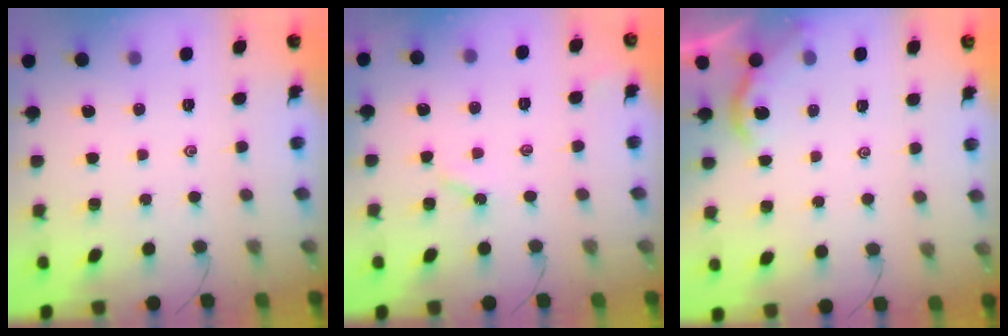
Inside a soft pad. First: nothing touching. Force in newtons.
{"total": 2.8, "press": 2.7, "slide": 0.3}
{"total": 1.8, "press": 1.8, "slide": 0.1}